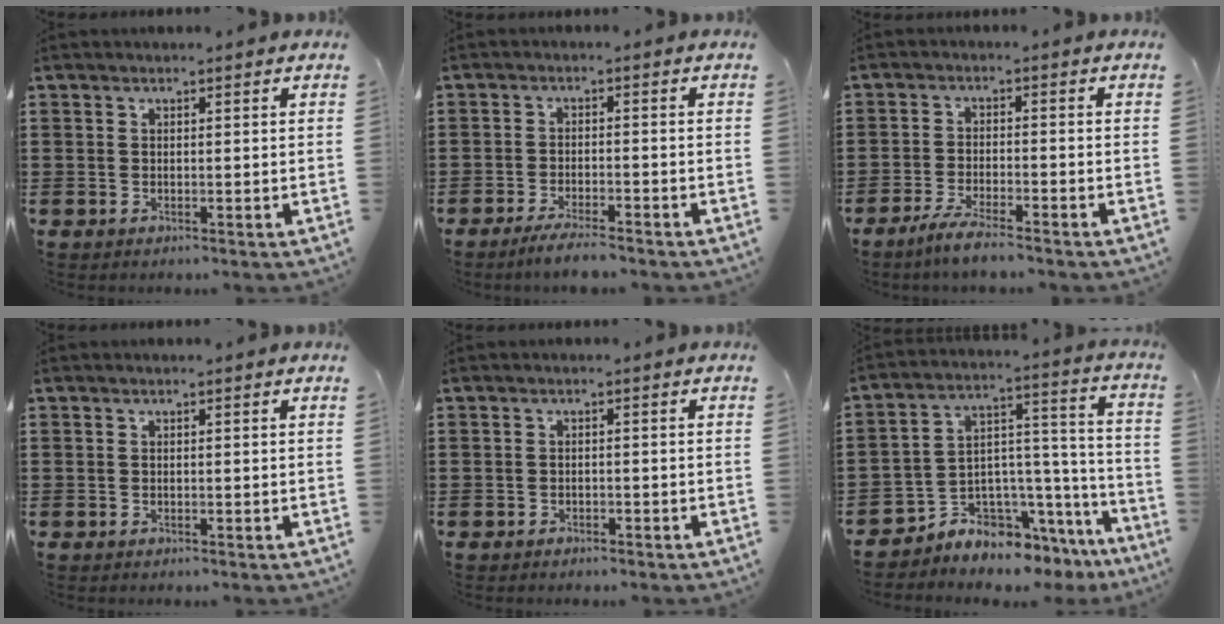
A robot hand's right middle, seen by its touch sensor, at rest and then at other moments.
{"total": 3.3, "force": [-3.0, 0.0, 1.4], "torque": [-0.024, 0.000, -0.056]}
{"total": 4.0, "force": [-3.4, -0.1, 2.0], "torque": [-0.048, -0.009, -0.067]}
{"total": 0.0}
{"total": 0.9, "force": [-0.8, 0.3, 0.0], "torque": [-0.004, 0.000, -0.019]}
{"total": 5.2, "force": [-4.8, 2.1, -0.4], "torque": [0.001, -0.008, -0.091]}